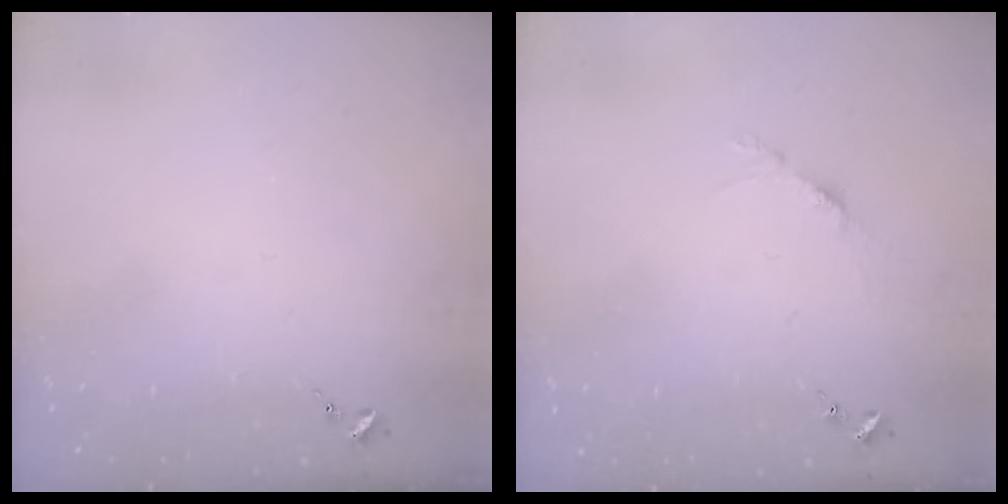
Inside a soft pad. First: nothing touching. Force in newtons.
{"total": 4.0, "press": 3.9, "slide": 0.5}